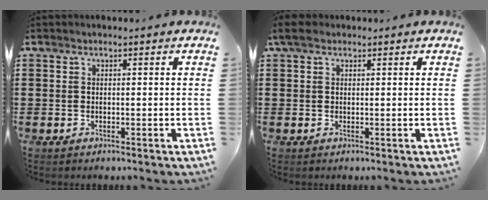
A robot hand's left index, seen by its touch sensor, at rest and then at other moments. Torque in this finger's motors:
{"motor_torque": [1.13, -1.01, 0.82, 0.21]}